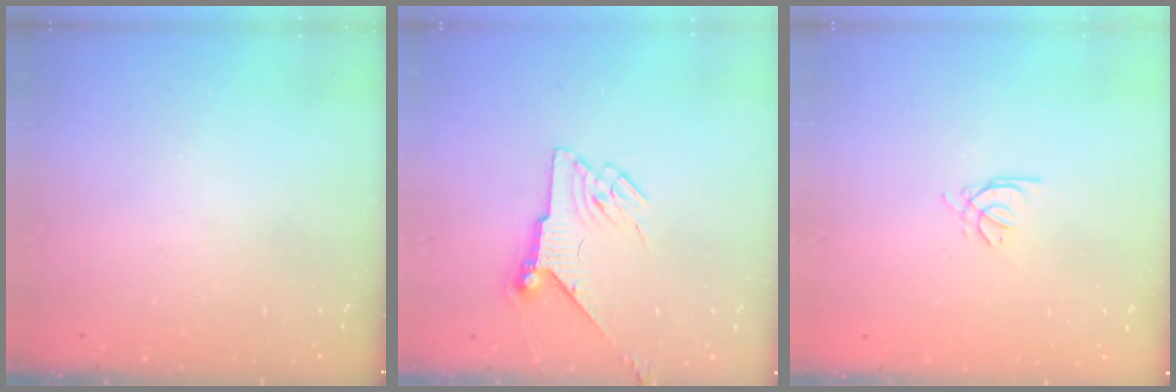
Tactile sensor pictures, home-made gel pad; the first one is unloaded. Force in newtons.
{"total": 6.5, "press": 6.4, "slide": 0.9}
{"total": 1.2, "press": 1.1, "slide": 0.4}